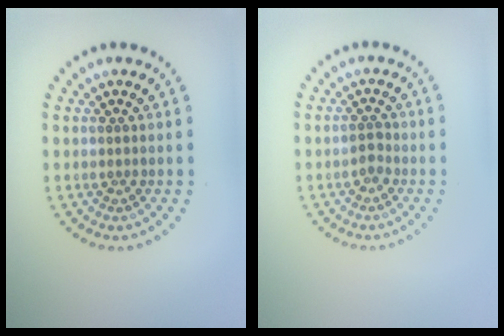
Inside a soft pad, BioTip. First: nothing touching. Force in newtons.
{"total": 1.1, "press": 1.0, "slide": 0.3}